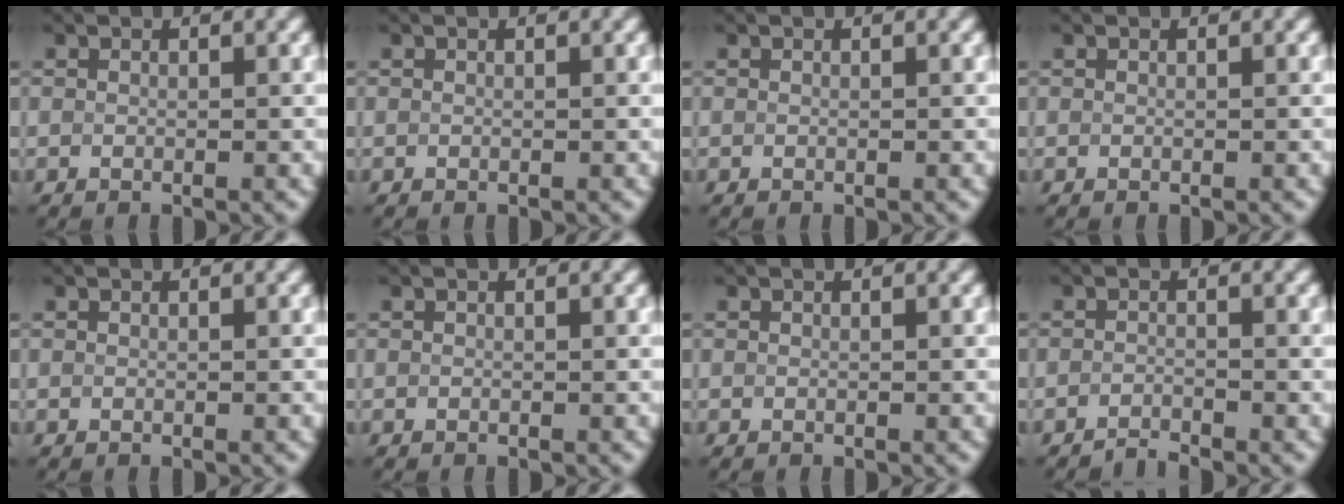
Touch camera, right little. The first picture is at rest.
{"total": 0.0}
{"total": 0.0}
{"total": 0.0}
{"total": 0.0}
{"total": 0.0}
{"total": 0.0}
{"total": 1.1, "force": [-1.1, -0.1, 0.1], "torque": [-0.003, 0.006, -0.024]}